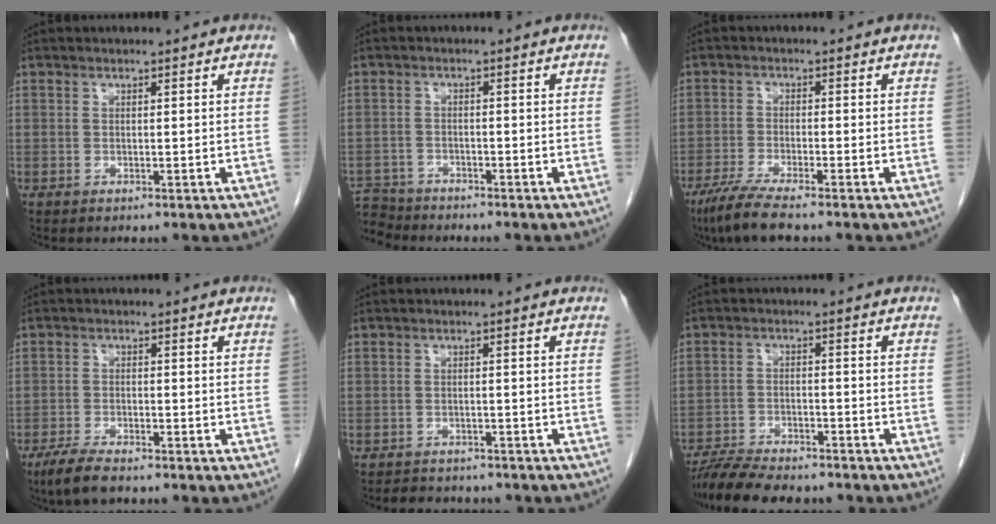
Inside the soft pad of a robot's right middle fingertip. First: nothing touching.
{"total": 5.6, "force": [-5.4, 1.5, -0.3], "torque": [0.006, -0.002, -0.102]}
{"total": 6.0, "force": [-4.7, -0.1, 3.8], "torque": [-0.077, -0.021, -0.088]}
{"total": 4.8, "force": [-3.8, 0.8, 2.8], "torque": [-0.065, -0.011, -0.071]}
{"total": 6.7, "force": [-6.0, 2.3, 1.8], "torque": [-0.030, 0.000, -0.076]}
{"total": 10.7, "force": [-9.6, 1.8, 4.5], "torque": [-0.077, -0.014, -0.152]}